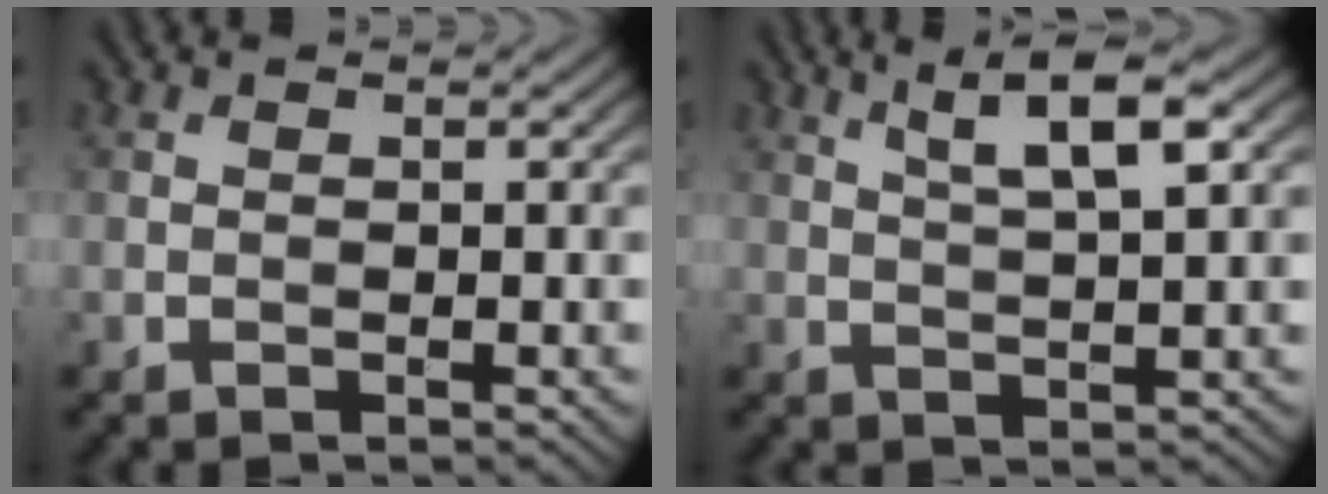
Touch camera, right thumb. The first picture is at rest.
{"total": 5.6, "force": [3.1, 0.8, 4.6], "torque": [-0.092, 0.009, 0.062]}